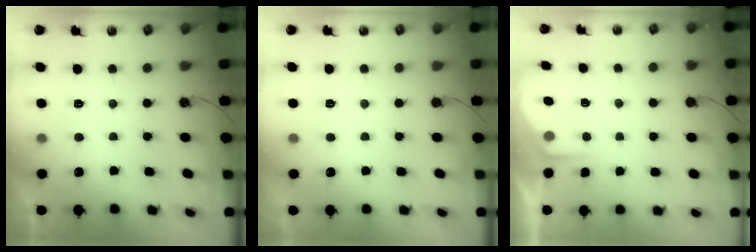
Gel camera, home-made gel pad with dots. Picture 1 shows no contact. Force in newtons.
{"total": 3.3, "press": 3.2, "slide": 0.5}
{"total": 2.2, "press": 2.2, "slide": 0.4}